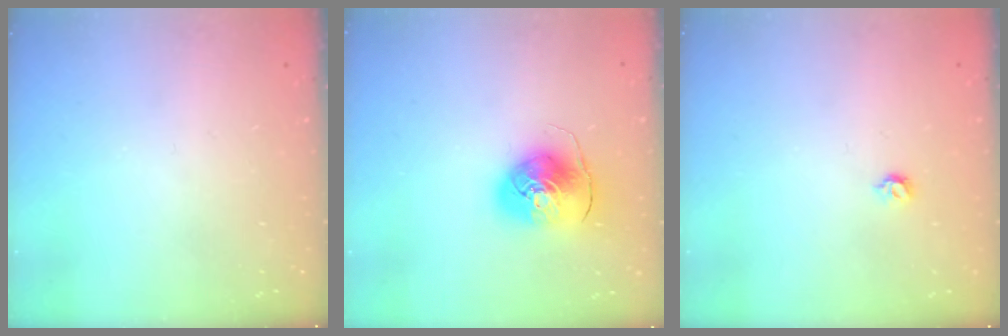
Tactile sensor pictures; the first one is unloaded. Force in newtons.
{"total": 9.7, "press": 9.6, "slide": 1.3}
{"total": 3.9, "press": 3.8, "slide": 0.8}